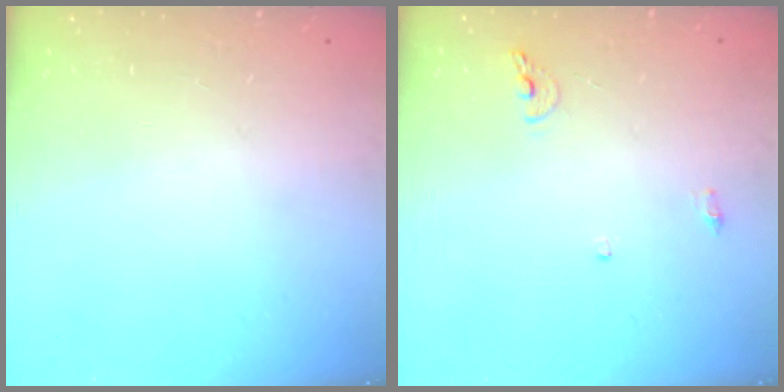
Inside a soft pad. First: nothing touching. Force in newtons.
{"total": 6.6, "press": 6.6, "slide": 0.7}